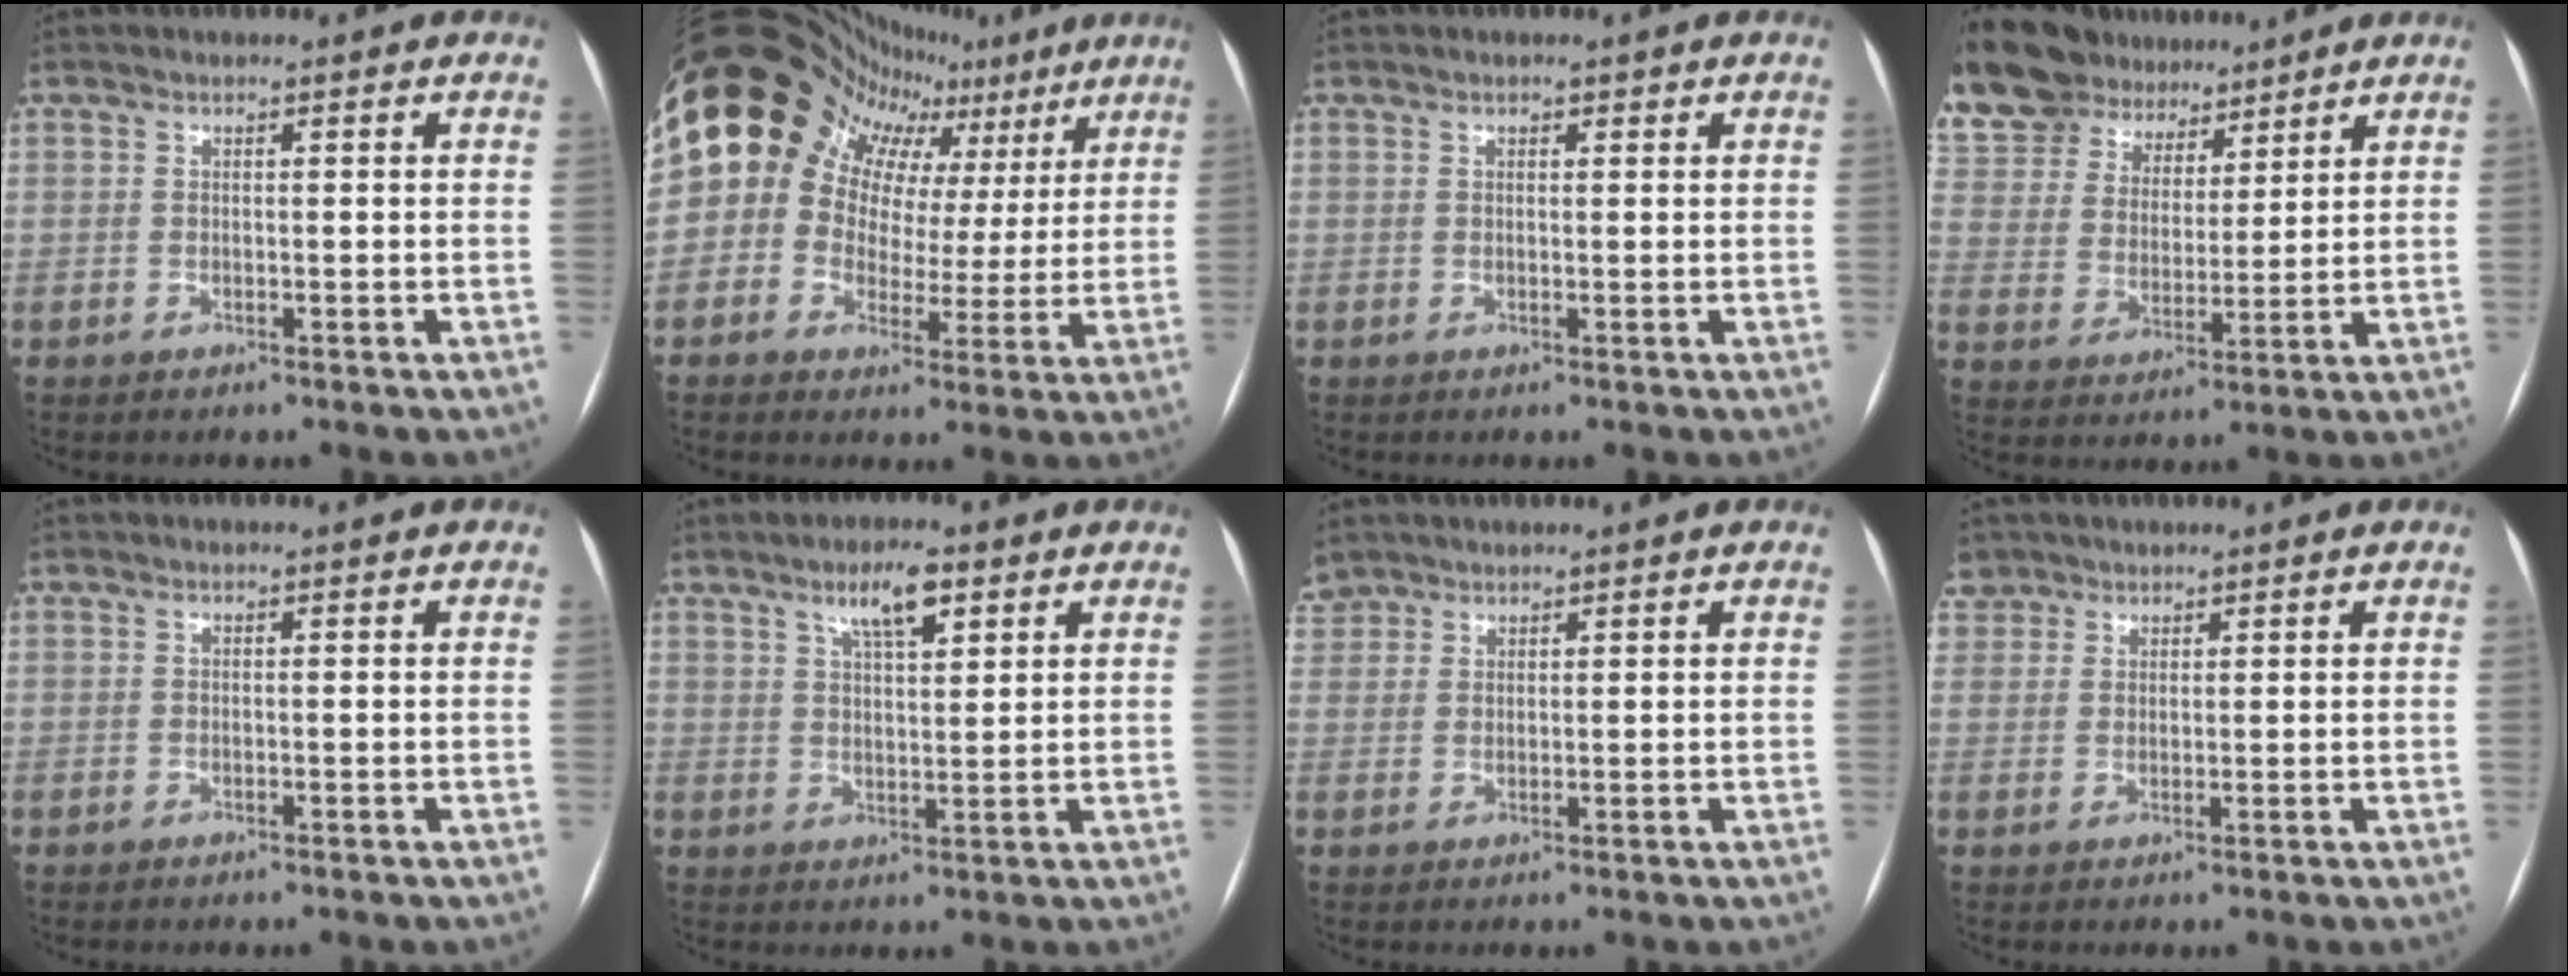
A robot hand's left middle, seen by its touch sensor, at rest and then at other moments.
{"total": 16.5, "force": [7.8, 12.2, 8.0], "torque": [-0.124, 0.065, 0.102]}
{"total": 0.7, "force": [0.5, 0.4, 0.4], "torque": [-0.009, 0.001, 0.006]}
{"total": 17.0, "force": [14.6, 6.7, 5.5], "torque": [-0.148, 0.032, 0.268]}
{"total": 0.0}
{"total": 5.9, "force": [3.5, 1.4, 4.6], "torque": [-0.083, 0.006, 0.060]}
{"total": 5.2, "force": [3.9, 3.3, 0.7], "torque": [-0.024, 0.017, 0.082]}
{"total": 4.4, "force": [3.0, 3.2, -0.1], "torque": [0.010, 0.011, 0.058]}